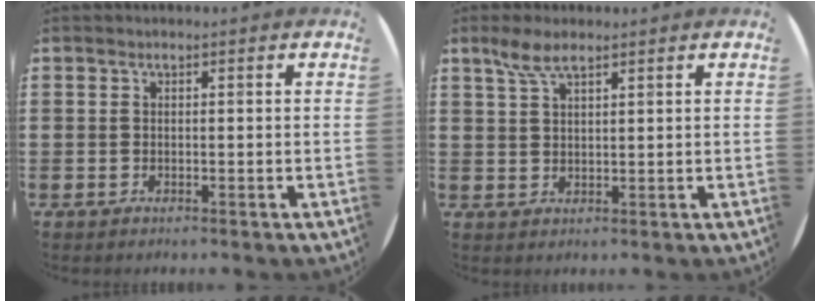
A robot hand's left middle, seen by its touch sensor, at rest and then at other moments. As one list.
[{"total": 3.9, "force": [2.7, 1.2, 2.6], "torque": [-0.057, 0.006, 0.049]}]